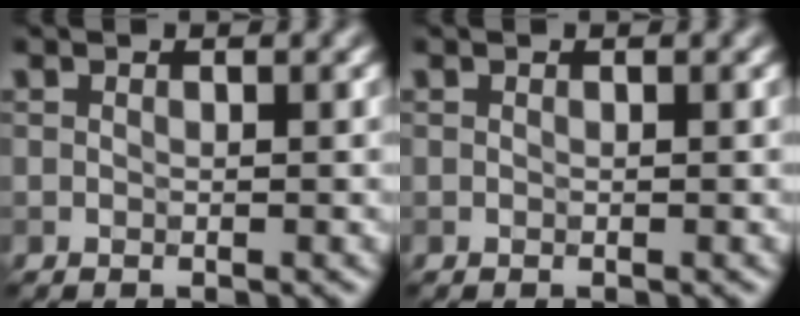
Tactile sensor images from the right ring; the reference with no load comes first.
{"total": 0.0}